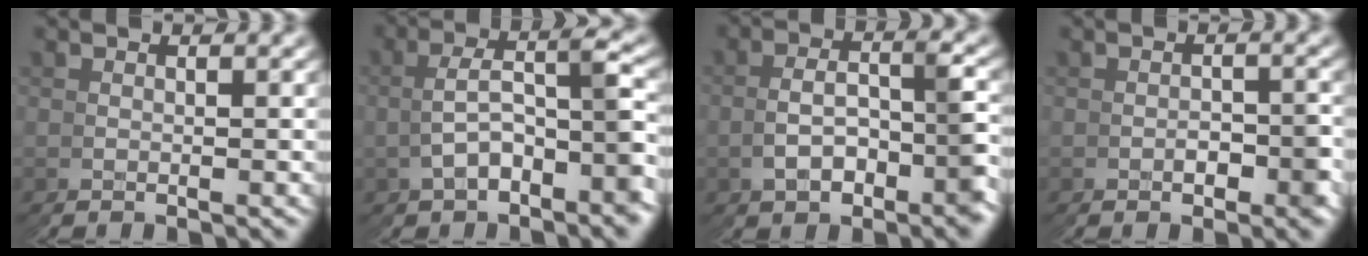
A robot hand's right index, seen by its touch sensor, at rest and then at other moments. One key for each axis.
{"total": 5.7, "fx": -1.5, "fy": 3.6, "fz": 4.1, "tx": -0.080, "ty": 0.007, "tz": -0.025}
{"total": 4.1, "fx": -1.1, "fy": 2.2, "fz": 3.2, "tx": -0.065, "ty": -0.004, "tz": -0.011}
{"total": 2.6, "fx": -1.3, "fy": 1.7, "fz": 1.5, "tx": -0.029, "ty": -0.008, "tz": -0.017}